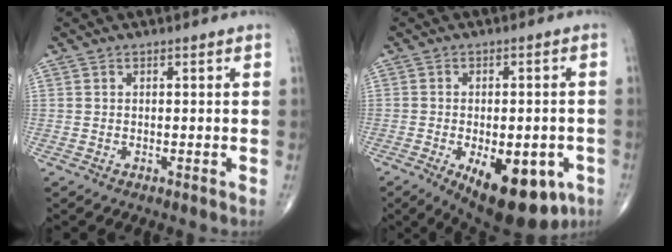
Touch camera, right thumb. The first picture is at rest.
{"total": 16.9, "force": [-7.1, 8.1, 13.0], "torque": [-0.151, 0.002, -0.083]}